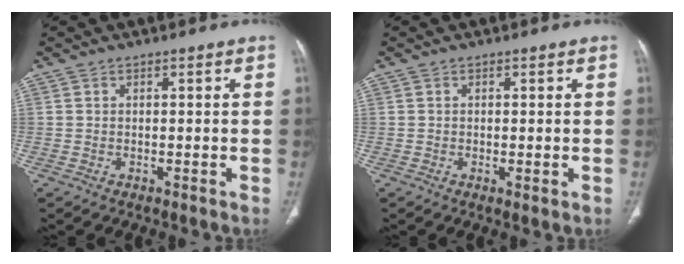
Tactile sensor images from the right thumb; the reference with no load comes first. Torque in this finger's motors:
{"motor_torque": [-0.20, -0.05, -0.41, 0.00, -0.04]}